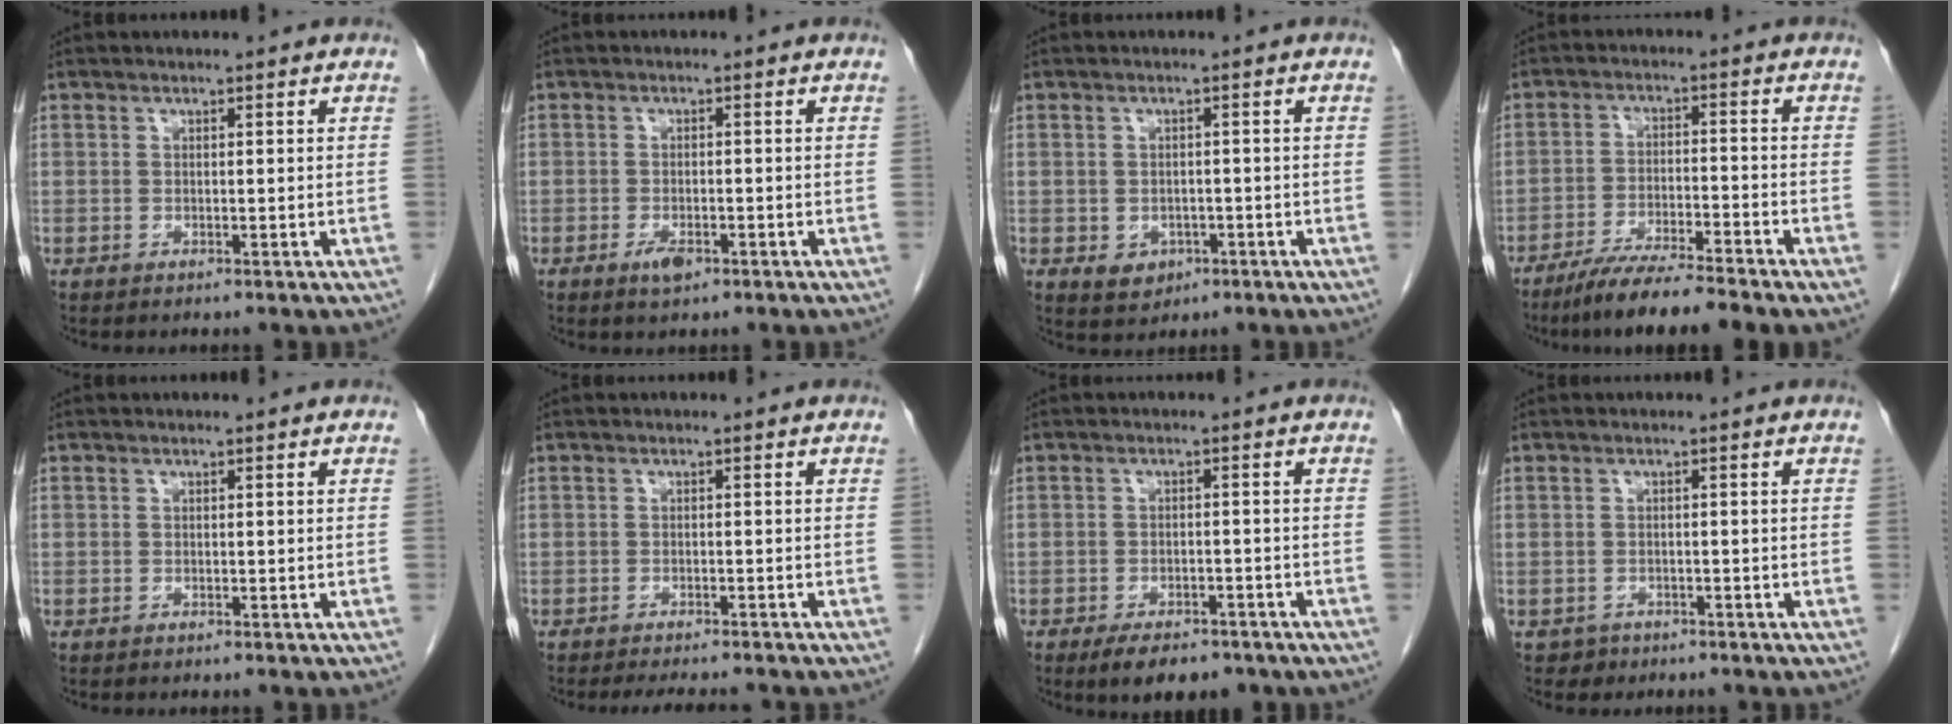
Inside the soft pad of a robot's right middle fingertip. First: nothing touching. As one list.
[{"total": 2.4, "force": [-1.4, 0.9, 1.7], "torque": [-0.035, 0.000, -0.022]}, {"total": 3.3, "force": [-1.3, 2.7, 1.5], "torque": [-0.021, 0.001, -0.006]}, {"total": 8.0, "force": [-6.6, -0.8, 4.4], "torque": [-0.074, -0.028, -0.121]}, {"total": 0.0}, {"total": 6.6, "force": [-6.1, 1.0, 2.6], "torque": [-0.033, -0.011, -0.080]}, {"total": 7.3, "force": [-5.5, 3.1, 3.7], "torque": [-0.053, -0.003, -0.077]}, {"total": 1.6, "force": [-1.1, 1.1, -0.2], "torque": [-0.005, 0.004, -0.016]}]